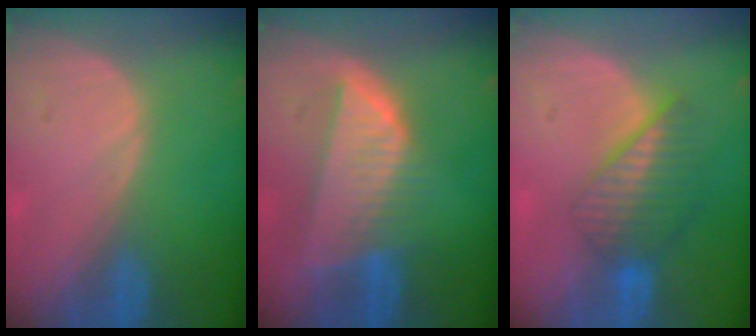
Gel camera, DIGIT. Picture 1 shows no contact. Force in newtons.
{"total": 8.3, "press": 7.3, "slide": 3.9}
{"total": 6.6, "press": 5.9, "slide": 2.9}